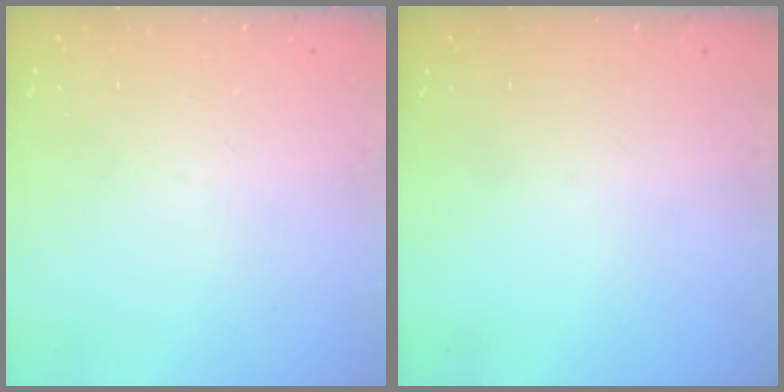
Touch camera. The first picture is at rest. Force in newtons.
{"total": 0.0}